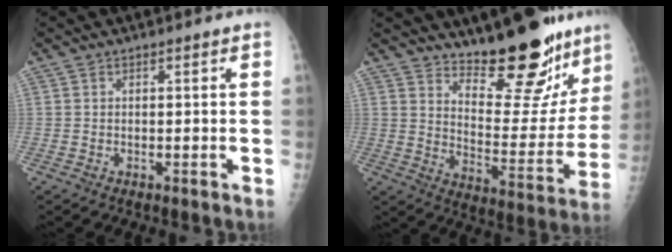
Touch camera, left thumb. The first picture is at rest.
{"total": 19.9, "force": [15.9, 6.3, 10.1], "torque": [-0.096, -0.127, 0.231]}